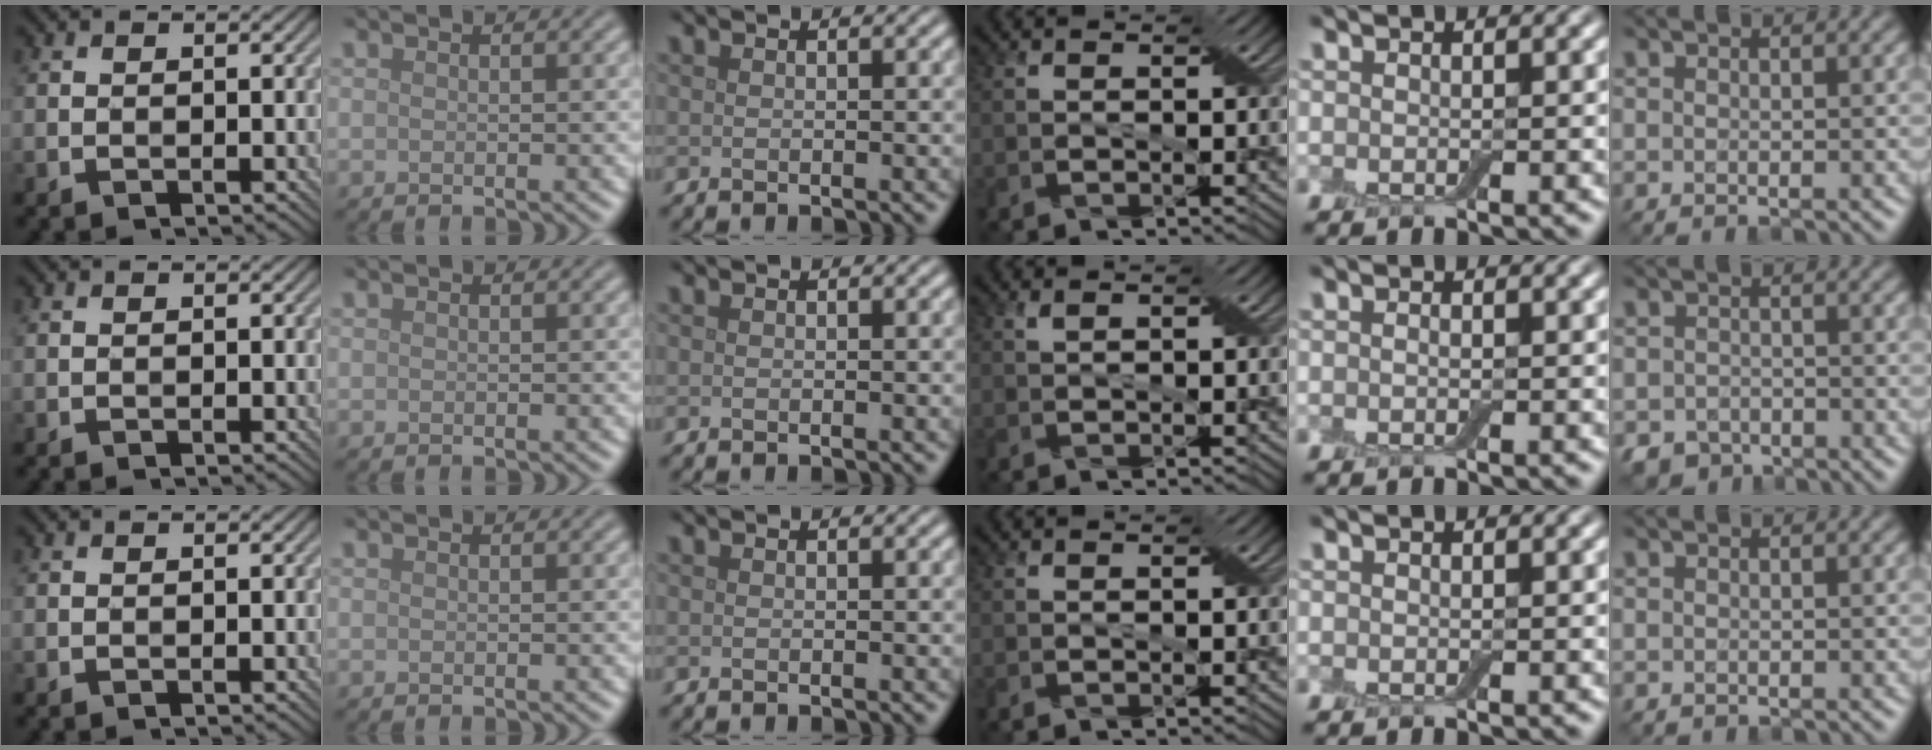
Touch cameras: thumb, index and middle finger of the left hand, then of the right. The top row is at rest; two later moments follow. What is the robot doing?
{"motion": "fold", "object": "apron"}